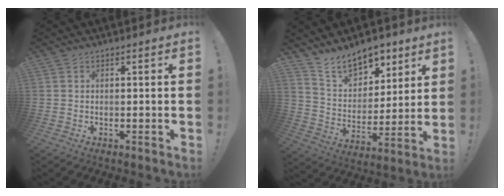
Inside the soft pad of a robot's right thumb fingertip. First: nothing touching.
{"total": 13.8, "force": [10.9, 7.1, 4.6], "torque": [-0.085, -0.076, 0.206]}